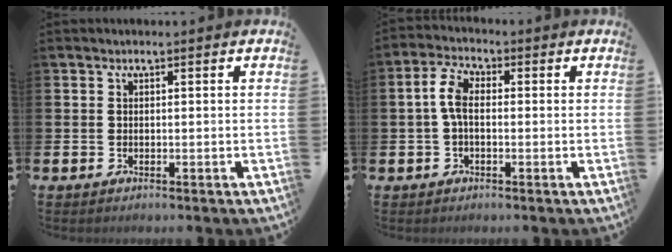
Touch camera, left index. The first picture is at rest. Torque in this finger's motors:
{"motor_torque": [0.92, 0.05, 0.43, 0.16]}